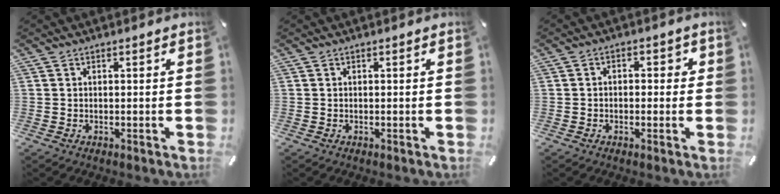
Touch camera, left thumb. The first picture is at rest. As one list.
[{"total": 0.0}, {"total": 2.7, "force": [-1.2, 2.0, 1.5], "torque": [-0.028, 0.015, -0.026]}]